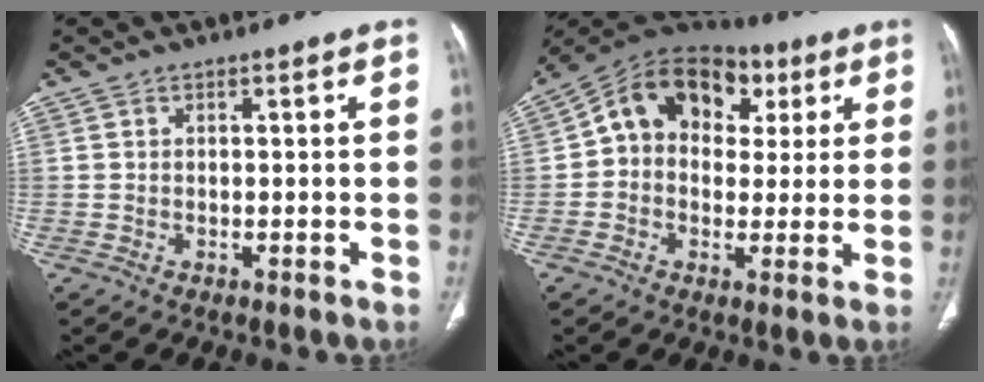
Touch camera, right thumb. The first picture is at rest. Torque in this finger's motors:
{"motor_torque": [1.70, 1.62, 0.76, -0.71, 0.13]}